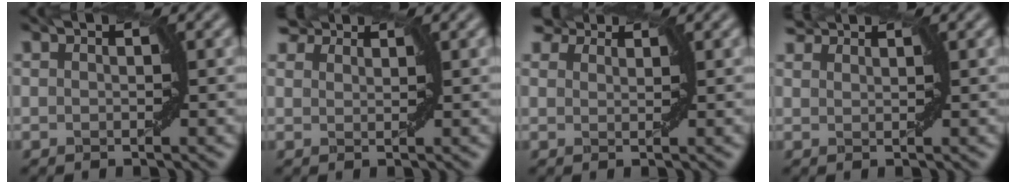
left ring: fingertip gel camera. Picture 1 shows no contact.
{"total": 3.4, "force": [2.9, 1.4, 1.1], "torque": [-0.028, 0.002, 0.049]}
{"total": 4.2, "force": [3.4, 2.0, 1.6], "torque": [-0.043, 0.009, 0.050]}
{"total": 2.2, "force": [2.1, 0.4, 0.4], "torque": [-0.009, 0.008, 0.036]}